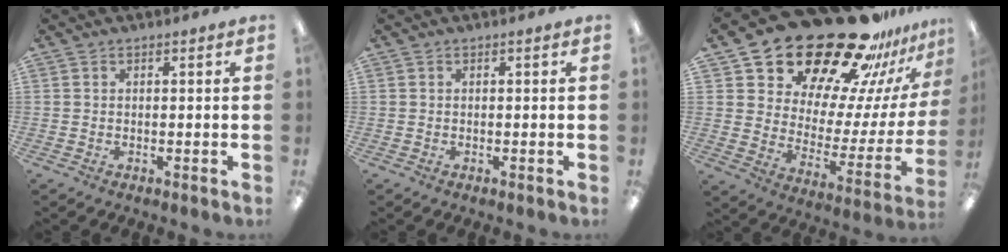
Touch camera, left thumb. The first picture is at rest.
{"total": 0.0}
{"total": 27.7, "force": [22.5, 10.7, 12.1], "torque": [-0.175, -0.170, 0.397]}